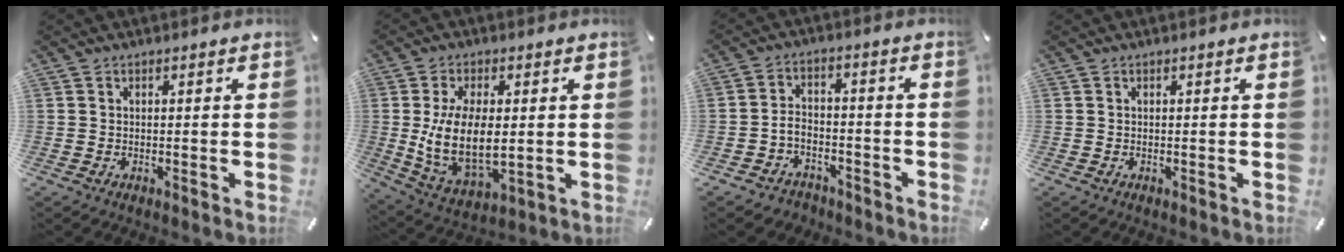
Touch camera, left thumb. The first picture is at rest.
{"total": 13.5, "force": [1.0, 7.5, 11.2], "torque": [-0.237, -0.016, 0.016]}
{"total": 4.9, "force": [-2.2, 4.0, 1.7], "torque": [-0.040, 0.009, -0.042]}
{"total": 0.0}